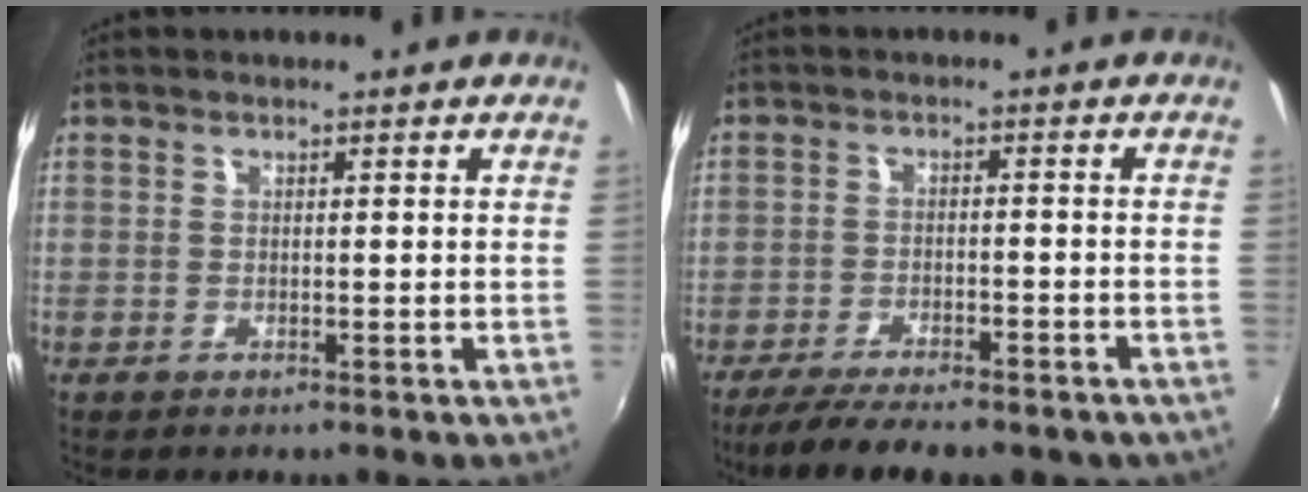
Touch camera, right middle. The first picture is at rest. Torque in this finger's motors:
{"motor_torque": [1.07, -1.07, 0.20, 0.09]}